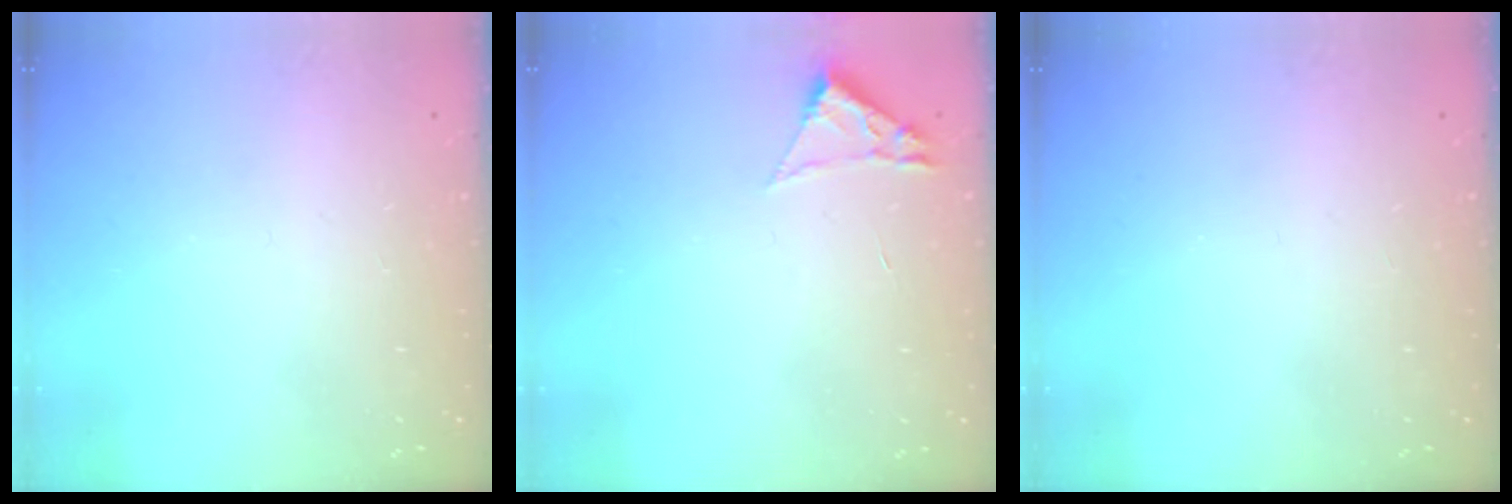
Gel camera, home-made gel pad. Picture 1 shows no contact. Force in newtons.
{"total": 1.8, "press": 1.8, "slide": 0.2}
{"total": 0.0}